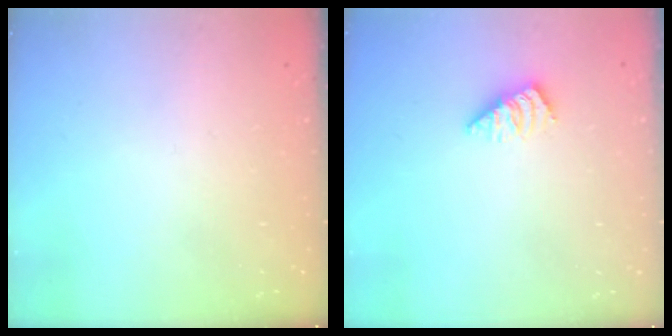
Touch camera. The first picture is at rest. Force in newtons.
{"total": 2.6, "press": 2.5, "slide": 0.4}